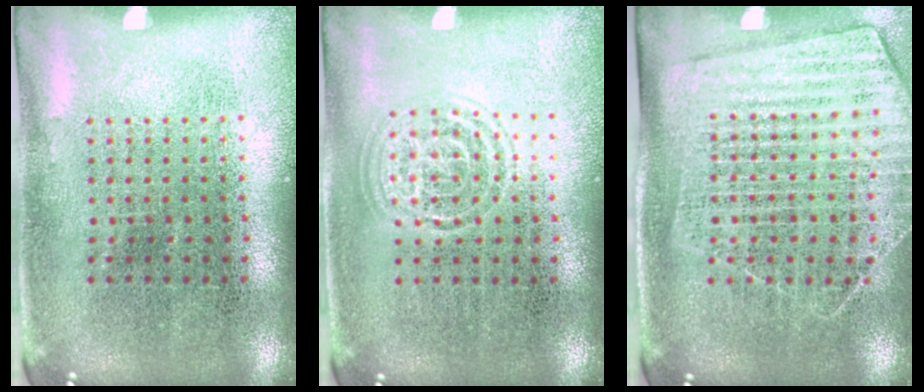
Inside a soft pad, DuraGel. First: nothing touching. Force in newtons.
{"total": 1.4, "press": 1.4, "slide": 0.1}
{"total": 1.7, "press": 1.5, "slide": 0.8}